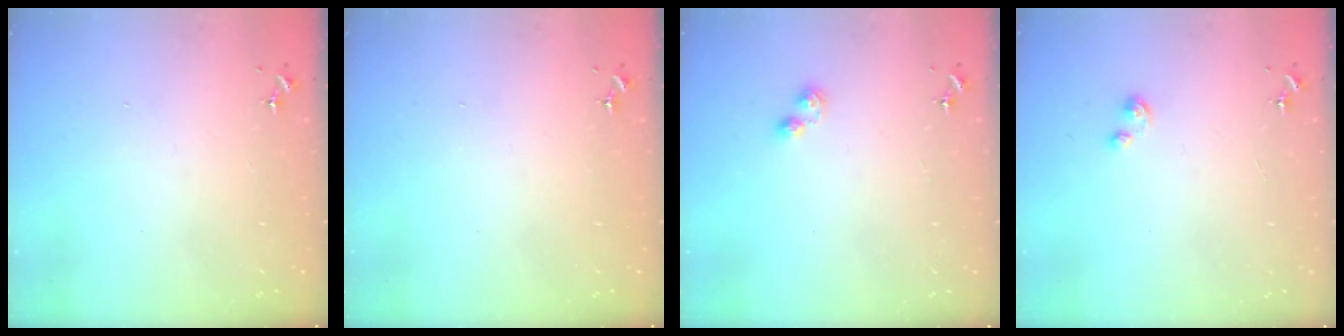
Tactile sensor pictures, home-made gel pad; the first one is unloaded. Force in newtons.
{"total": 0.0}
{"total": 3.9, "press": 3.8, "slide": 0.6}
{"total": 2.5, "press": 2.5, "slide": 0.2}